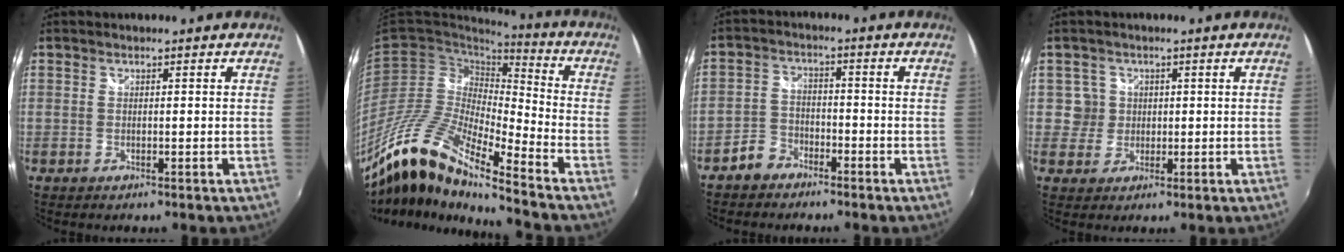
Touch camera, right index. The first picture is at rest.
{"total": 16.4, "force": [-12.4, 2.4, 10.4], "torque": [-0.188, -0.015, -0.250]}
{"total": 4.8, "force": [-3.7, 2.9, 1.0], "torque": [-0.029, 0.015, -0.068]}
{"total": 3.7, "force": [0.7, 3.6, -0.1], "torque": [0.018, 0.016, 0.010]}